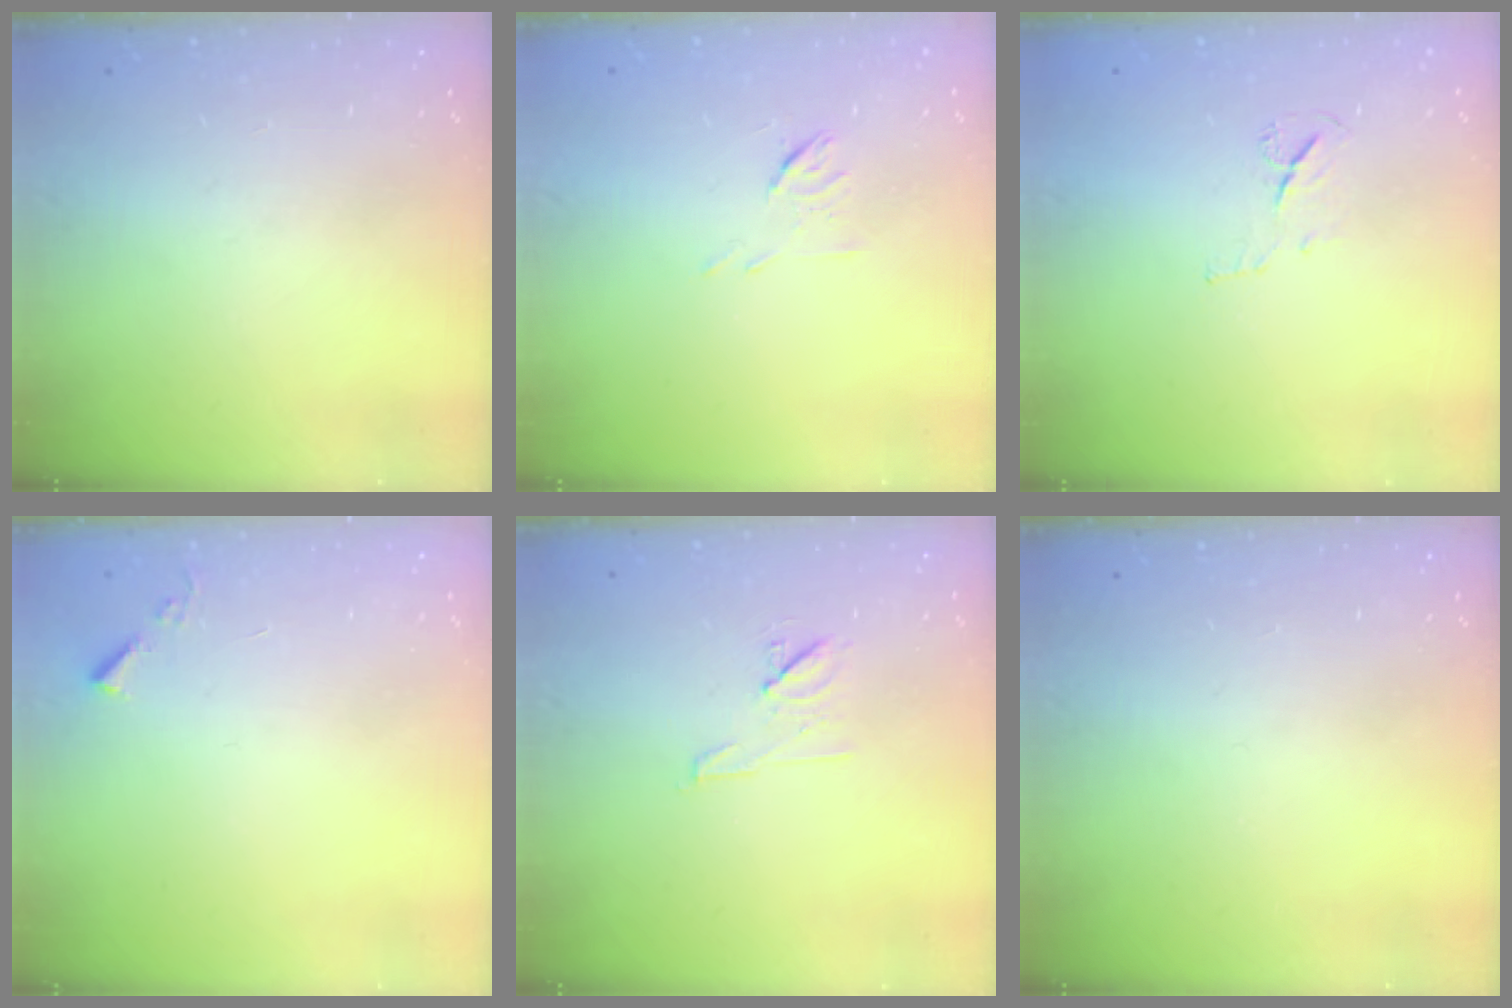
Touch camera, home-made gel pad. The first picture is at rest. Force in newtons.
{"total": 5.3, "press": 5.2, "slide": 1.0}
{"total": 4.7, "press": 4.6, "slide": 0.8}
{"total": 3.2, "press": 3.2, "slide": 0.5}
{"total": 7.0, "press": 6.9, "slide": 0.9}
{"total": 0.0}